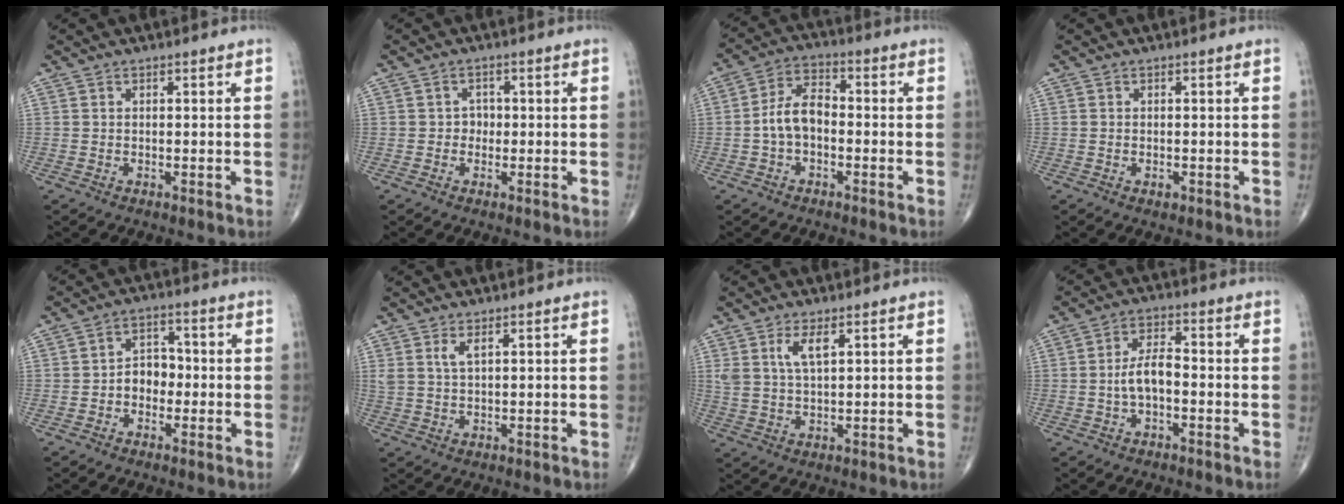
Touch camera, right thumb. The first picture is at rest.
{"total": 2.0, "force": [-0.3, 1.8, 0.8], "torque": [0.002, 0.007, -0.009]}
{"total": 7.3, "force": [-1.3, 4.5, 5.6], "torque": [-0.100, 0.029, -0.034]}
{"total": 0.9, "force": [-0.3, 0.6, 0.6], "torque": [-0.009, -0.002, -0.004]}
{"total": 5.2, "force": [-1.1, 4.0, 3.2], "torque": [-0.027, 0.022, -0.029]}
{"total": 2.4, "force": [1.3, 0.6, 1.9], "torque": [-0.043, -0.005, 0.032]}
{"total": 4.8, "force": [2.2, 1.6, 3.9], "torque": [-0.080, -0.008, 0.051]}
{"total": 5.4, "force": [-1.1, 2.6, 4.6], "torque": [-0.088, 0.023, -0.025]}